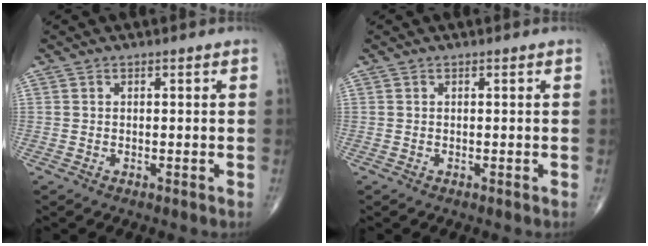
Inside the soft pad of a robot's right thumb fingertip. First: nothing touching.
{"total": 0.0}